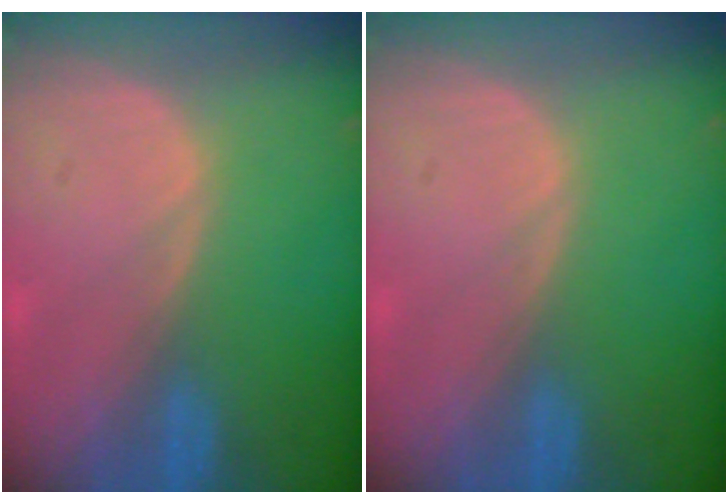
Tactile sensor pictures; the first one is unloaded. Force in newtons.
{"total": 0.0}